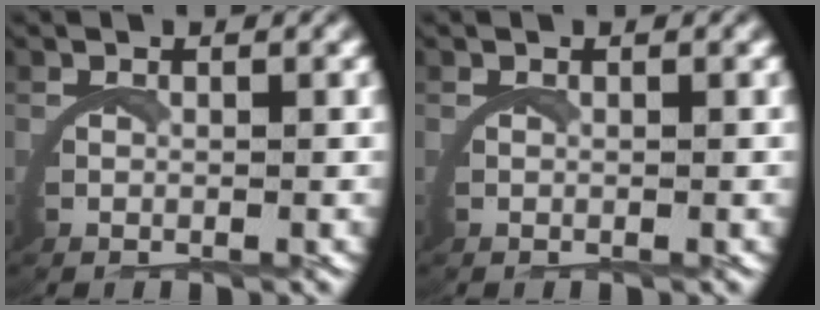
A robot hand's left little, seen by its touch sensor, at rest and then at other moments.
{"total": 0.0}